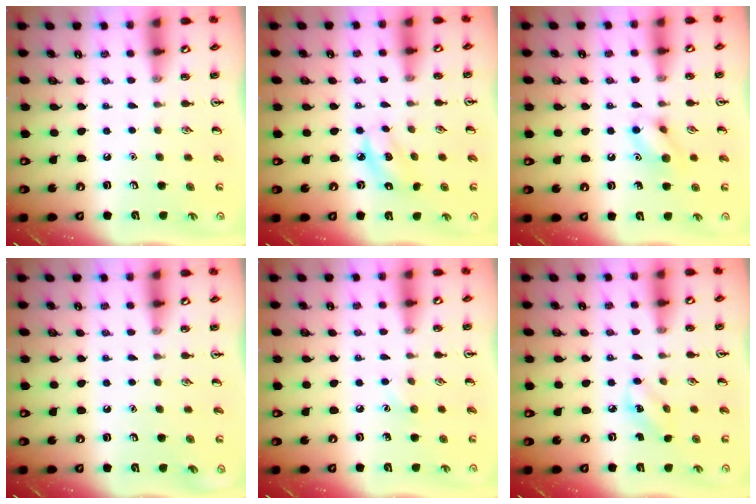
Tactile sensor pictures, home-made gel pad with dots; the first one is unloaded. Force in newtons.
{"total": 3.8, "press": 3.8, "slide": 0.4}
{"total": 9.0, "press": 8.9, "slide": 0.6}
{"total": 0.0}
{"total": 4.0, "press": 3.8, "slide": 1.3}
{"total": 3.5, "press": 3.3, "slide": 1.2}